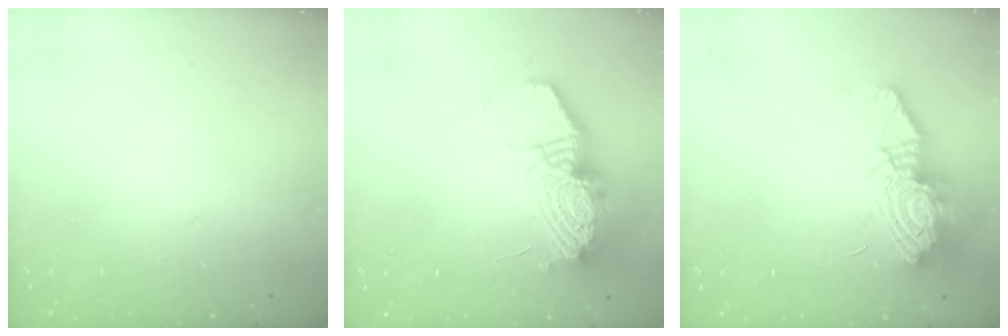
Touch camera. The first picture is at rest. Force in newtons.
{"total": 16.1, "press": 16.0, "slide": 1.3}
{"total": 15.9, "press": 15.9, "slide": 1.2}